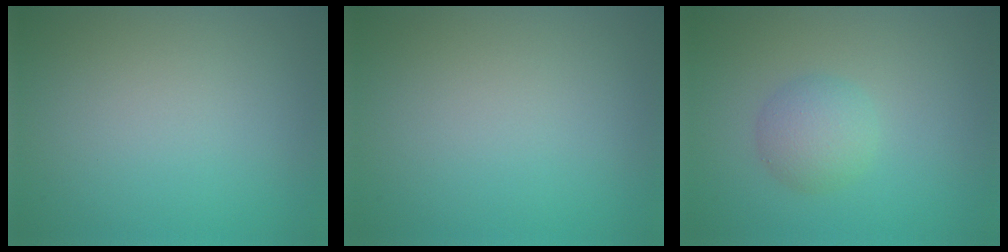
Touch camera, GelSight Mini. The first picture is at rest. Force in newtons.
{"total": 0.0}
{"total": 2.6, "press": 2.6, "slide": 0.1}